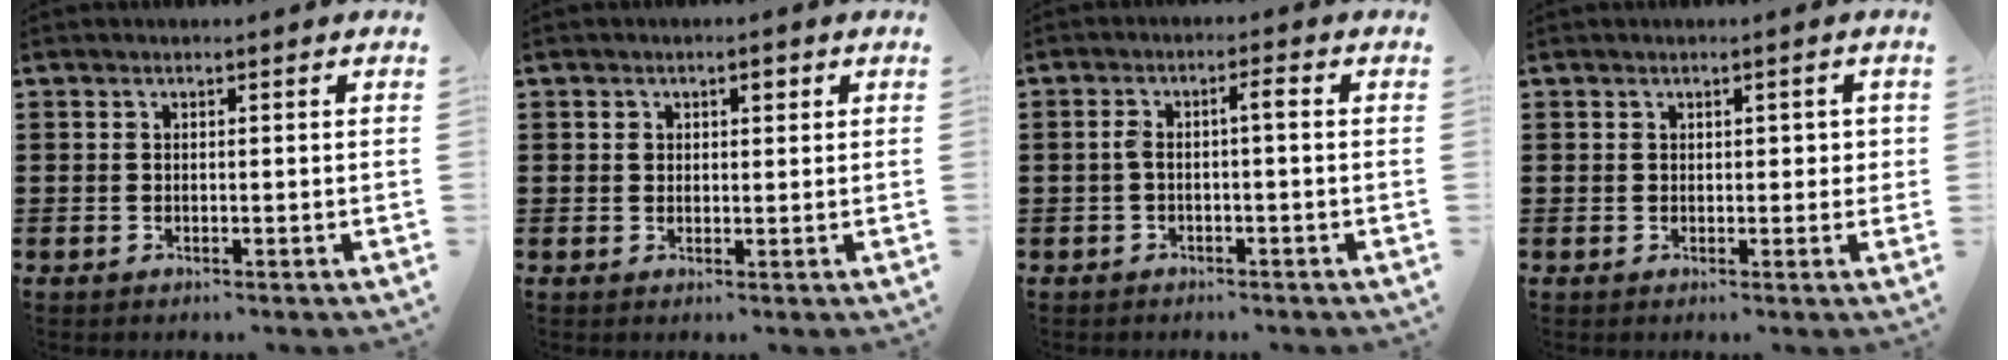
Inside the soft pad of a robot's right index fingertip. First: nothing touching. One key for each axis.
{"total": 1.9, "fx": 0.6, "fy": 1.4, "fz": 1.2, "tx": -0.027, "ty": 0.011, "tz": 0.009}
{"total": 2.5, "fx": -0.1, "fy": 0.5, "fz": 2.5, "tx": -0.048, "ty": 0.005, "tz": -0.005}
{"total": 1.5, "fx": 0.5, "fy": 1.0, "fz": 1.0, "tx": -0.012, "ty": 0.005, "tz": 0.006}